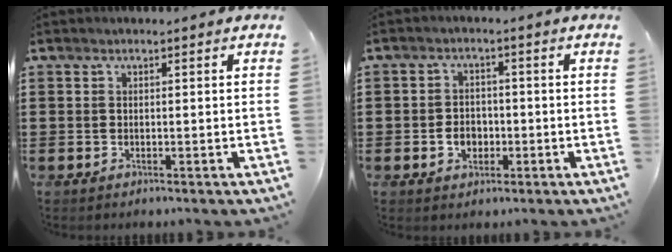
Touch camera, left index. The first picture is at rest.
{"total": 3.3, "force": [-0.9, 2.6, 1.9], "torque": [-0.033, -0.001, -0.021]}